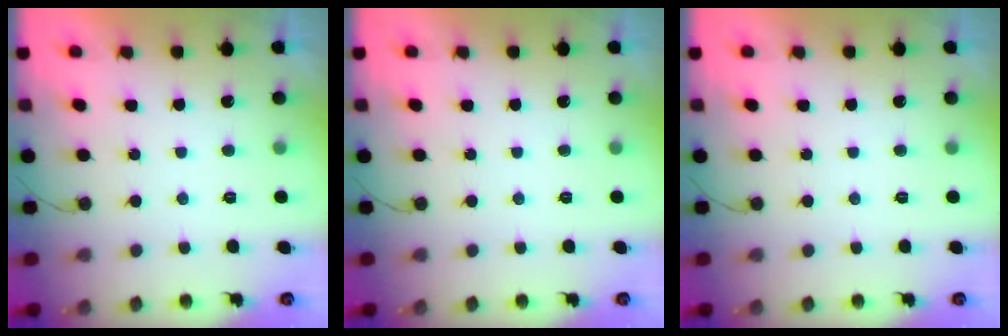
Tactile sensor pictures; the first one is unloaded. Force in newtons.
{"total": 0.0}
{"total": 0.0}